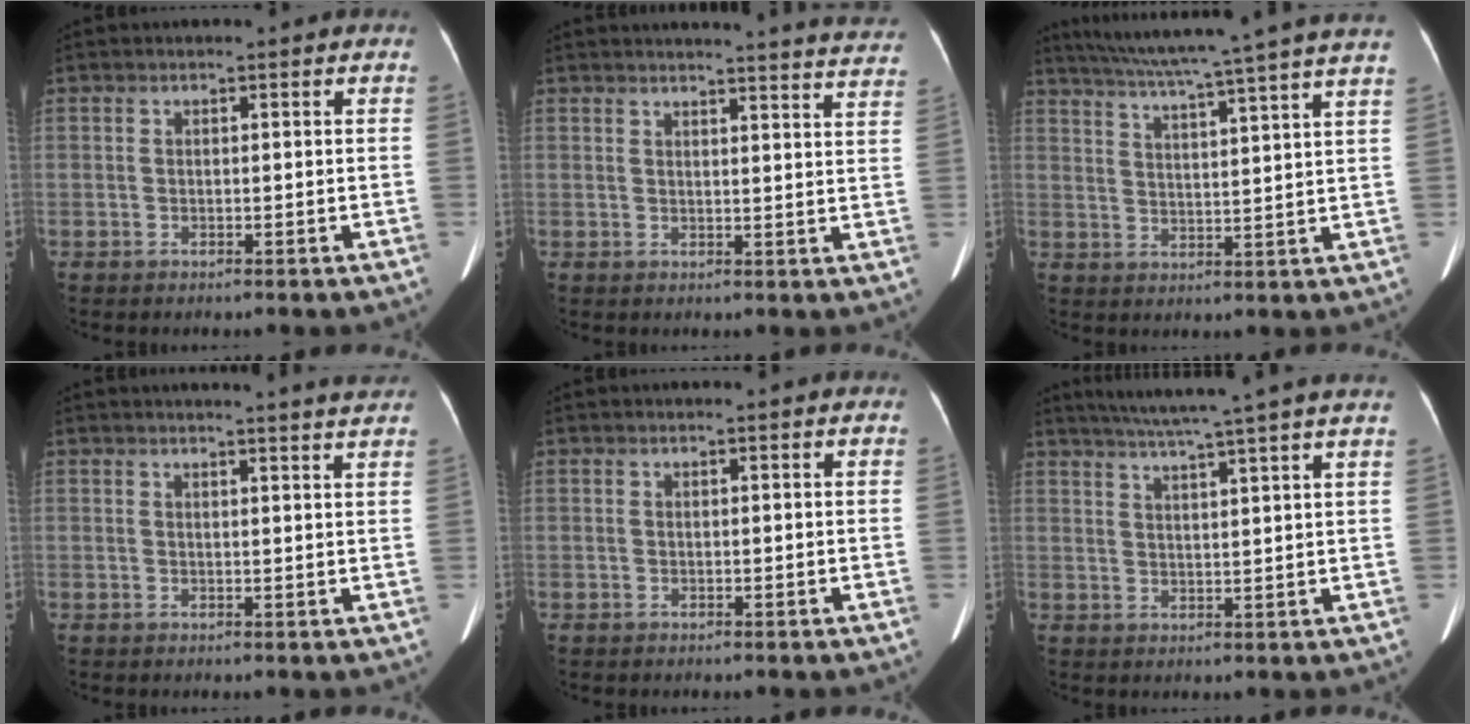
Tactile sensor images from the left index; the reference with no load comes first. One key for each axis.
{"total": 19.9, "fx": 19.5, "fy": 0.5, "fz": 4.1, "tx": -0.044, "ty": -0.077, "tz": 0.203}
{"total": 20.3, "fx": 17.3, "fy": -1.8, "fz": 10.4, "tx": -0.180, "ty": -0.011, "tz": 0.231}
{"total": 8.4, "fx": 8.0, "fy": -0.8, "fz": 2.5, "tx": -0.030, "ty": -0.012, "tz": 0.071}
{"total": 0.7, "fx": 0.7, "fy": 0.0, "fz": 0.2, "tx": -0.008, "ty": 0.006, "tz": 0.005}
{"total": 13.8, "fx": 11.6, "fy": -1.6, "fz": 7.3, "tx": -0.121, "ty": 0.006, "tz": 0.148}